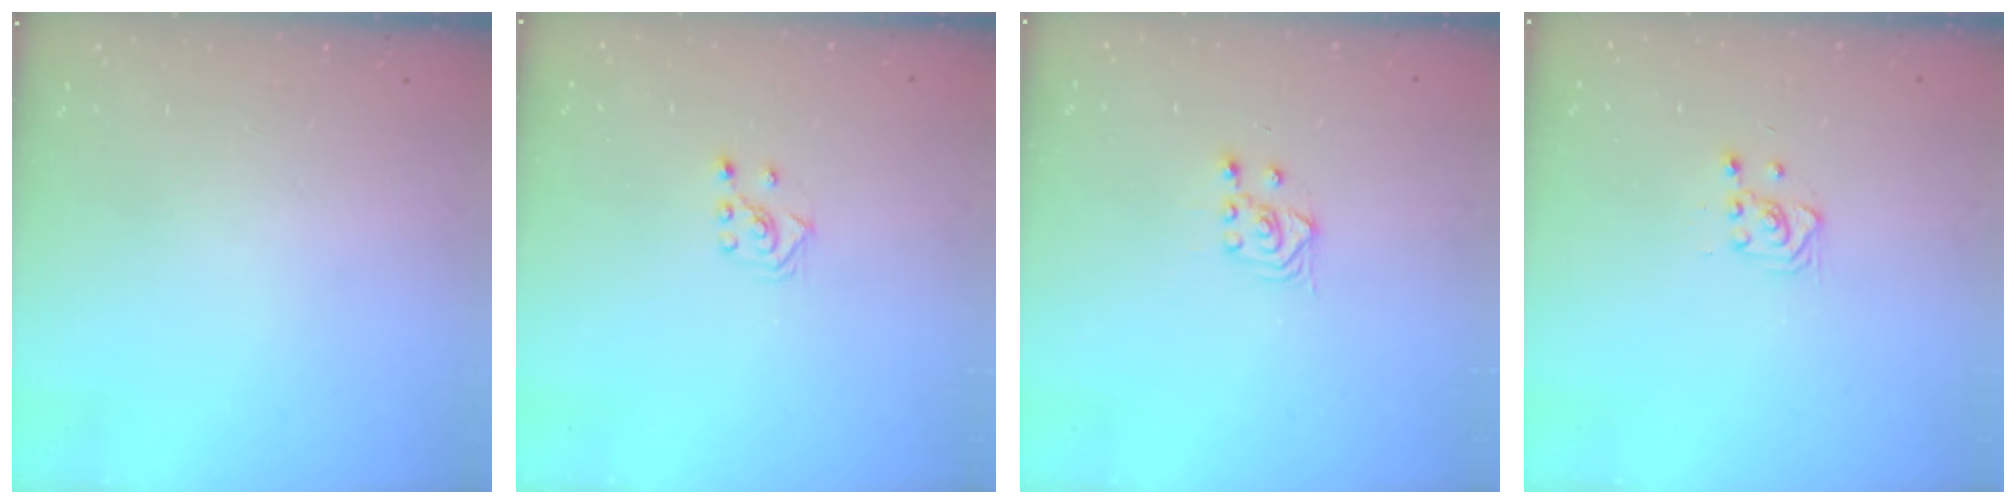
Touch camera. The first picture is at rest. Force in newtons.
{"total": 3.5, "press": 3.4, "slide": 0.9}
{"total": 3.3, "press": 2.9, "slide": 1.5}
{"total": 2.8, "press": 2.7, "slide": 0.7}